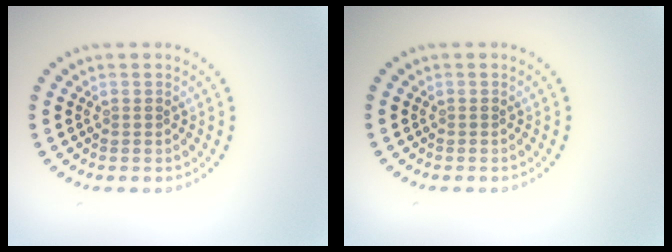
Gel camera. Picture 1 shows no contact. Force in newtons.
{"total": 0.0}